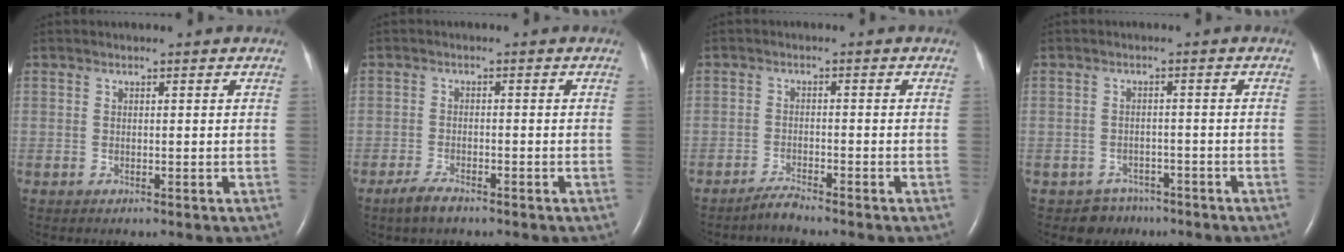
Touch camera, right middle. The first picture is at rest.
{"total": 3.1, "force": [-2.4, 0.8, 1.8], "torque": [-0.048, -0.006, -0.044]}
{"total": 2.0, "force": [-2.0, -0.3, 0.4], "torque": [-0.012, -0.008, -0.039]}
{"total": 3.4, "force": [-2.5, 2.2, -0.4], "torque": [0.004, 0.009, -0.035]}